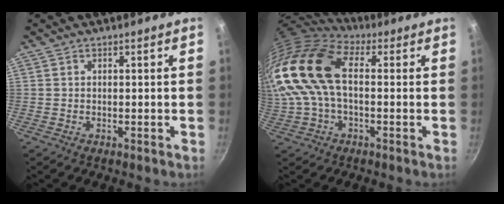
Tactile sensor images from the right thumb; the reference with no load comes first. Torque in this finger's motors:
{"motor_torque": [1.33, 3.68, 2.77, 0.00, 0.53]}